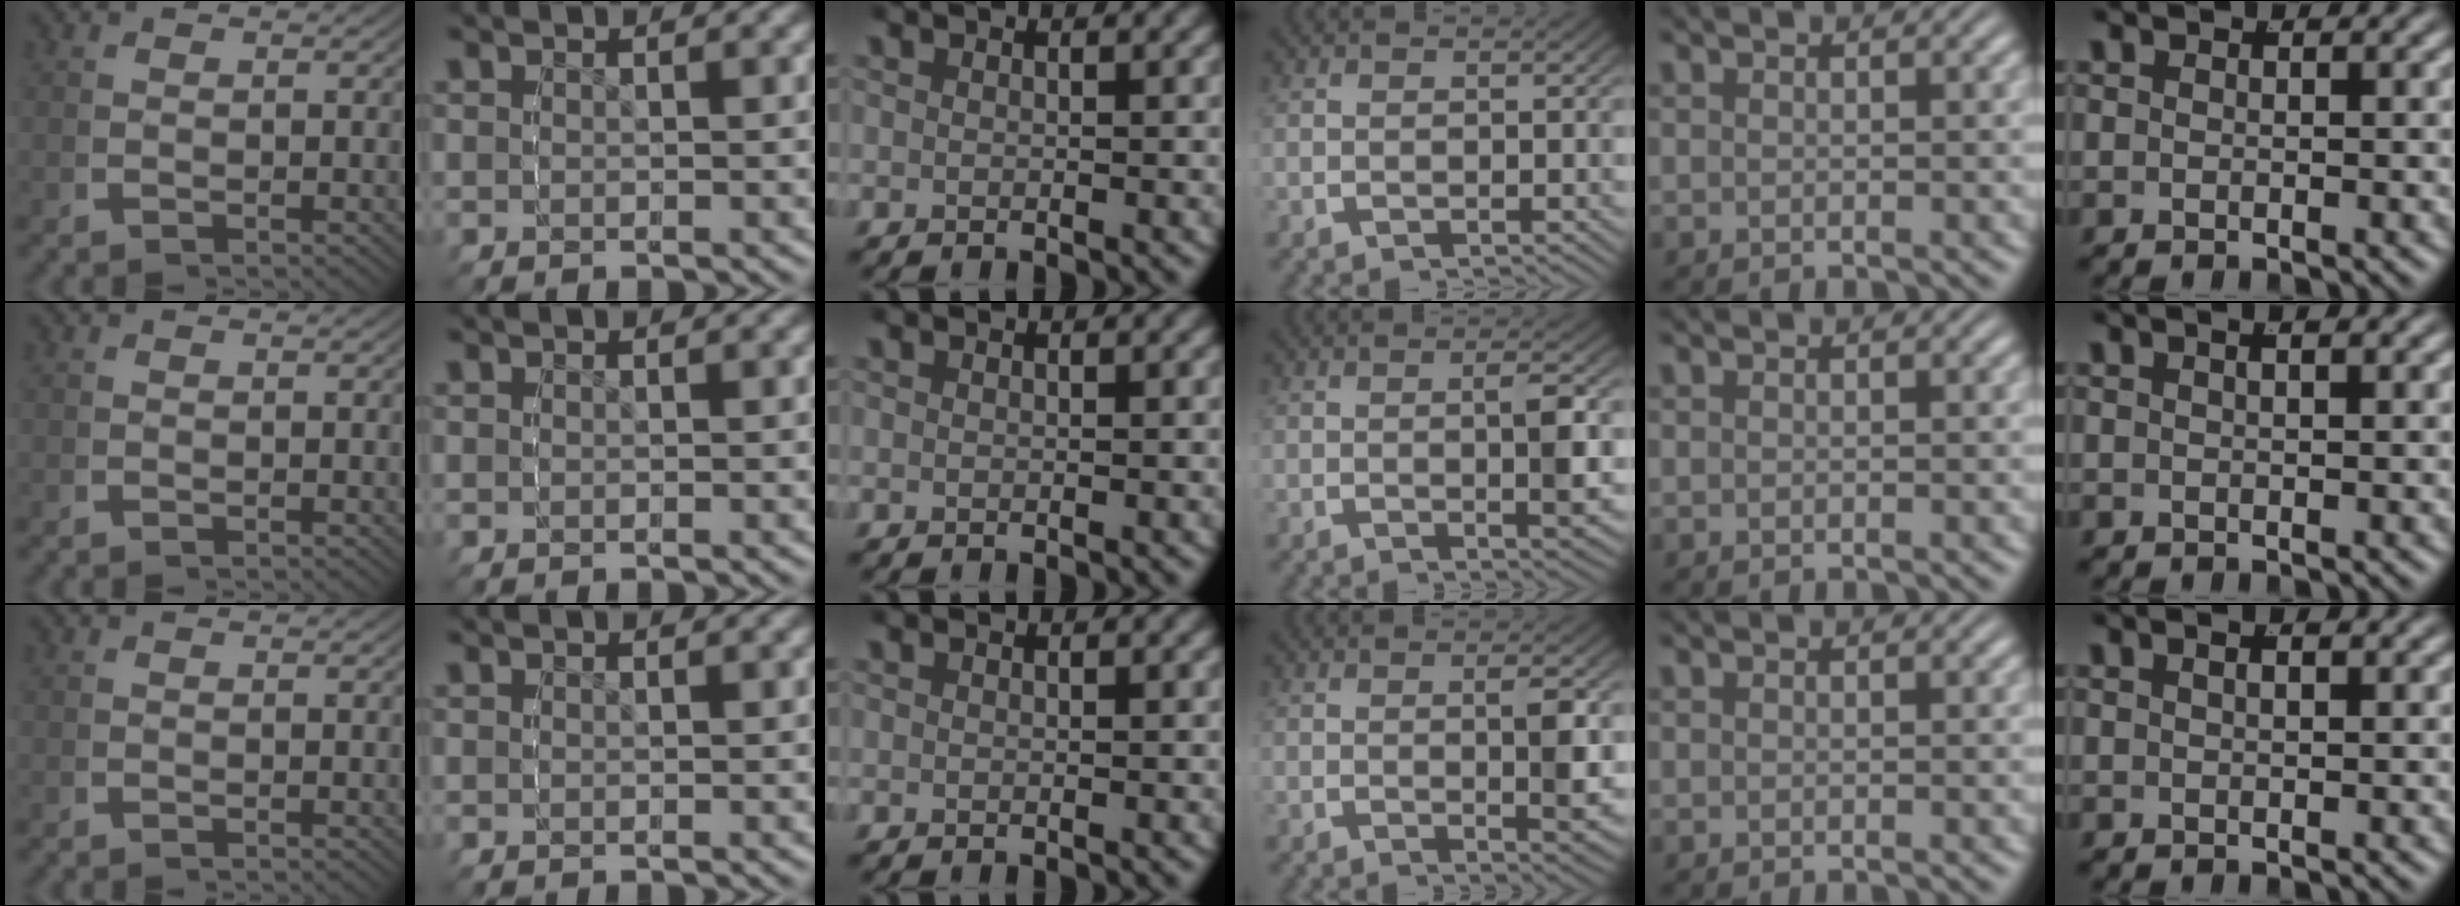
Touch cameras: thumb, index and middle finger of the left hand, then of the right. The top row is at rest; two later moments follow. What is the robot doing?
{"motion": "grasp_and_lifting", "object": "sponge"}